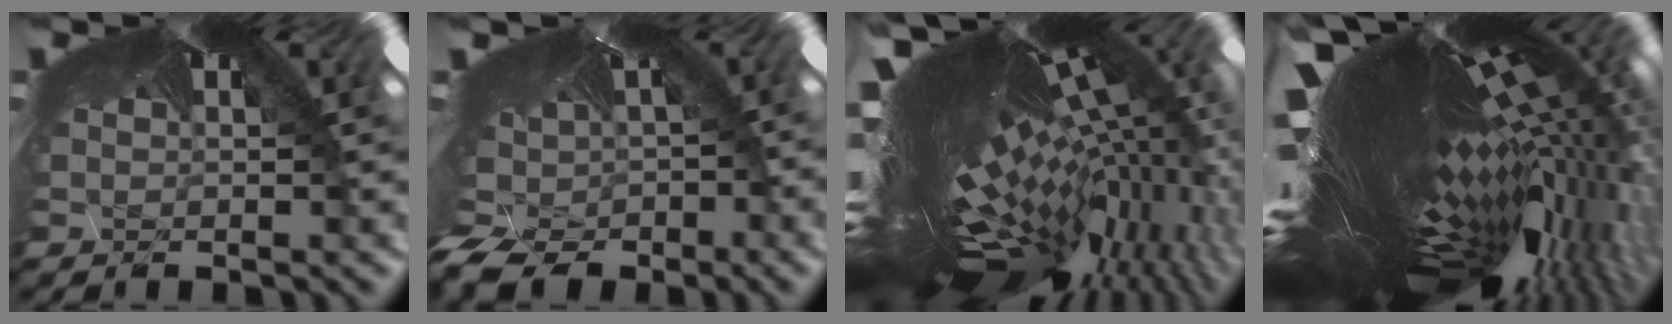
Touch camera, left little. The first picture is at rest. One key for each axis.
{"total": 8.4, "fx": -7.5, "fy": 2.4, "fz": 3.0, "tx": -0.073, "ty": -0.051, "tz": -0.115}
{"total": 8.4, "fx": -6.8, "fy": -0.8, "fz": 4.9, "tx": -0.079, "ty": -0.084, "tz": -0.066}
{"total": 7.4, "fx": -5.5, "fy": -1.1, "fz": 4.9, "tx": -0.097, "ty": -0.092, "tz": -0.045}